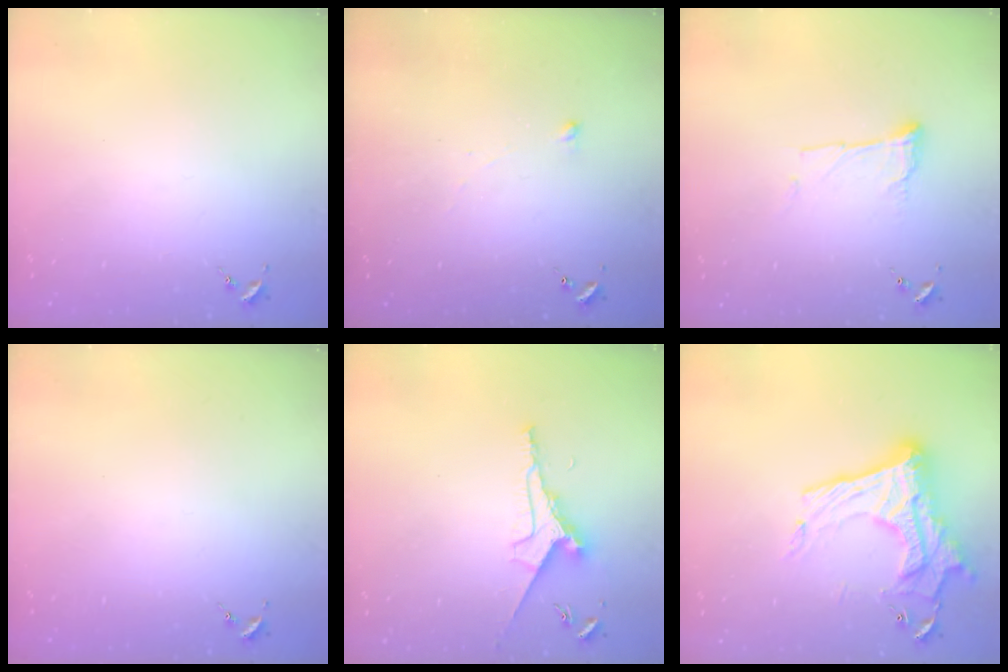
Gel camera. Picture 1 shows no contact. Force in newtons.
{"total": 2.6, "press": 2.6, "slide": 0.6}
{"total": 8.9, "press": 8.9, "slide": 0.3}
{"total": 0.0}
{"total": 9.0, "press": 9.0, "slide": 0.8}
{"total": 23.0, "press": 22.9, "slide": 1.4}